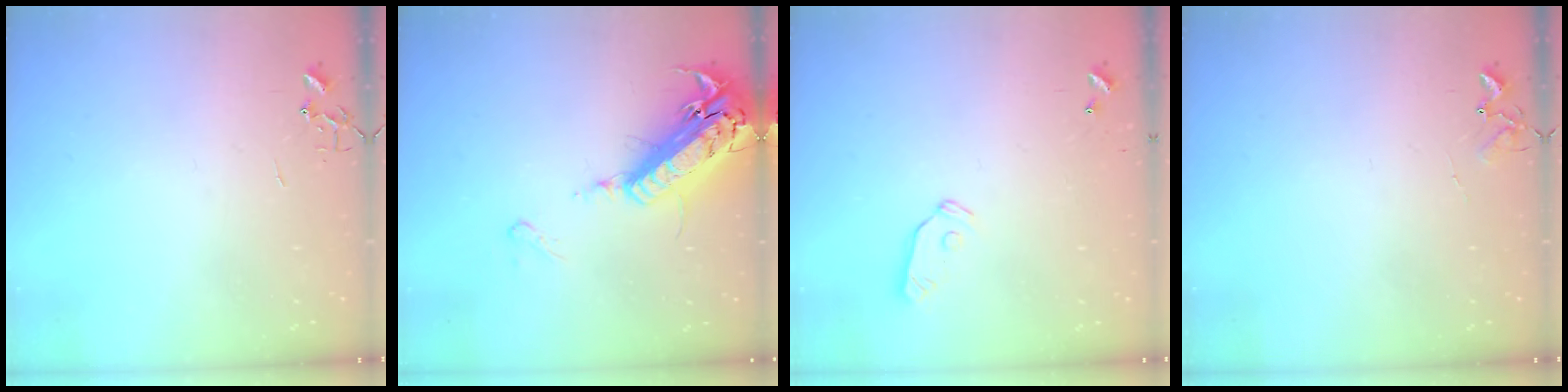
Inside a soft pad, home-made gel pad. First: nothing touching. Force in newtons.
{"total": 21.2, "press": 20.7, "slide": 4.7}
{"total": 5.5, "press": 5.5, "slide": 0.2}
{"total": 6.1, "press": 6.0, "slide": 0.6}